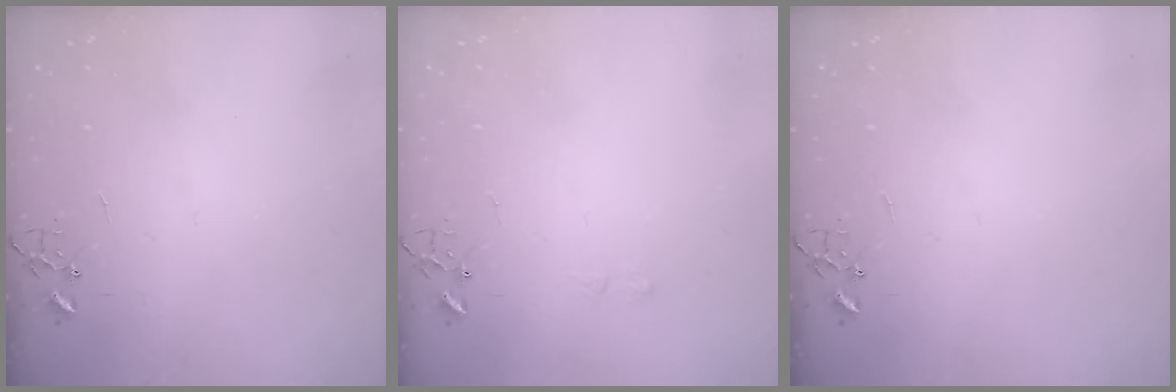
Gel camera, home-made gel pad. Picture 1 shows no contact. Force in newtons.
{"total": 4.6, "press": 4.6, "slide": 0.7}
{"total": 0.0}